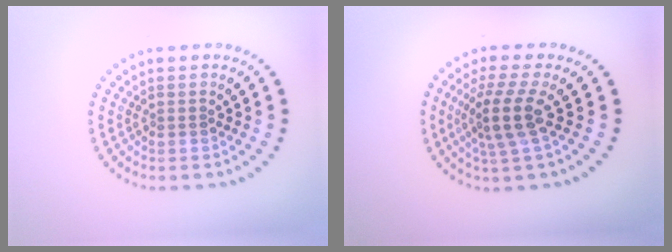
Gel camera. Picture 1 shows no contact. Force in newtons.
{"total": 3.7, "press": 2.8, "slide": 2.5}